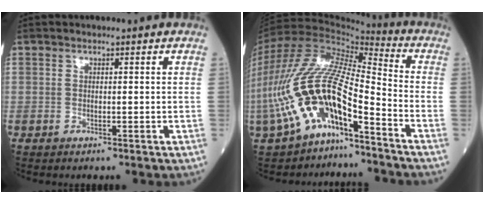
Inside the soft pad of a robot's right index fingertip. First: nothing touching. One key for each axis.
{"total": 17.3, "fx": -8.1, "fy": 5.6, "fz": 14.2, "tx": -0.300, "ty": 0.026, "tz": -0.142}